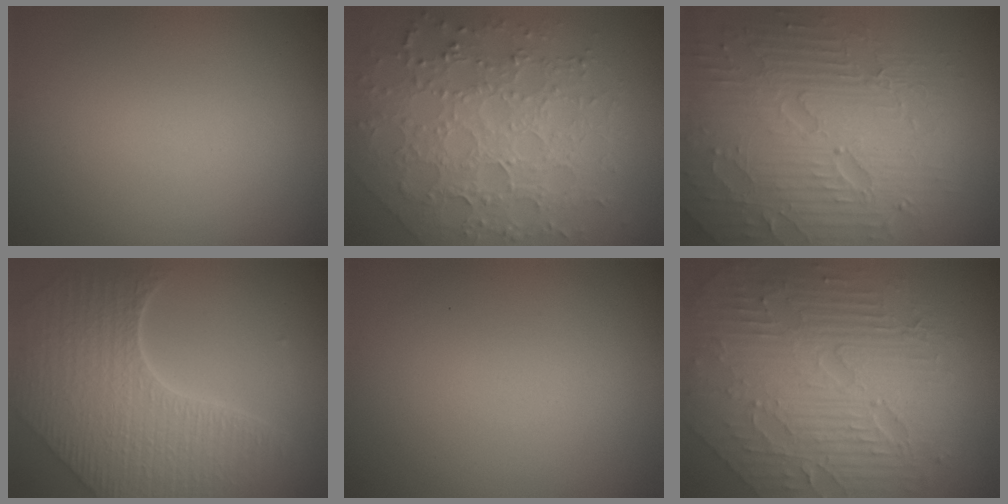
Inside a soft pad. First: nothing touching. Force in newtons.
{"total": 7.5, "press": 5.4, "slide": 5.3}
{"total": 8.4, "press": 6.0, "slide": 5.9}
{"total": 8.0, "press": 5.7, "slide": 5.6}
{"total": 0.0}
{"total": 9.5, "press": 6.2, "slide": 7.2}